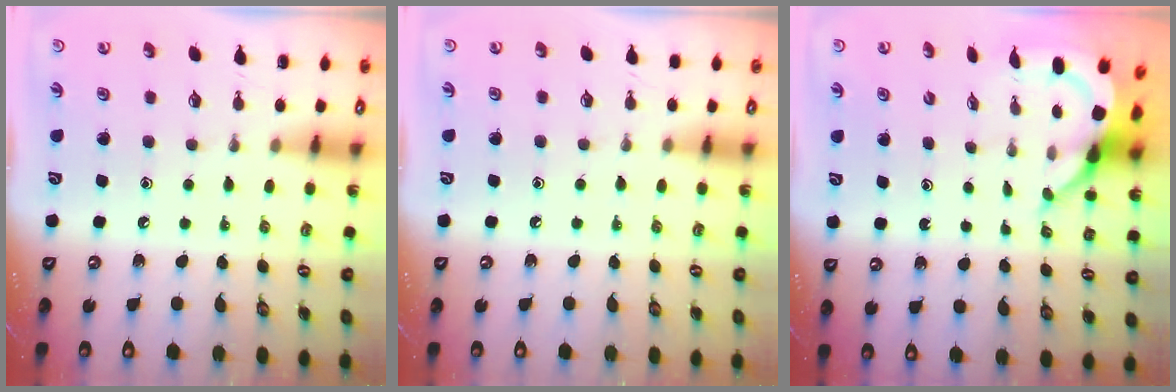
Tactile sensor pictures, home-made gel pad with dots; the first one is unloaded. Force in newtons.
{"total": 3.5, "press": 3.5, "slide": 0.6}
{"total": 5.5, "press": 5.5, "slide": 0.7}